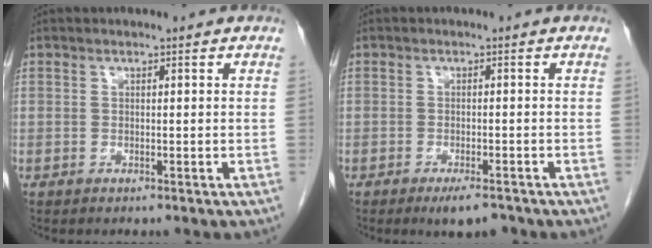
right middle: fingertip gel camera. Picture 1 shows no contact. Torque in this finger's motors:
{"motor_torque": [0.00, 0.00, 0.00, 0.03]}